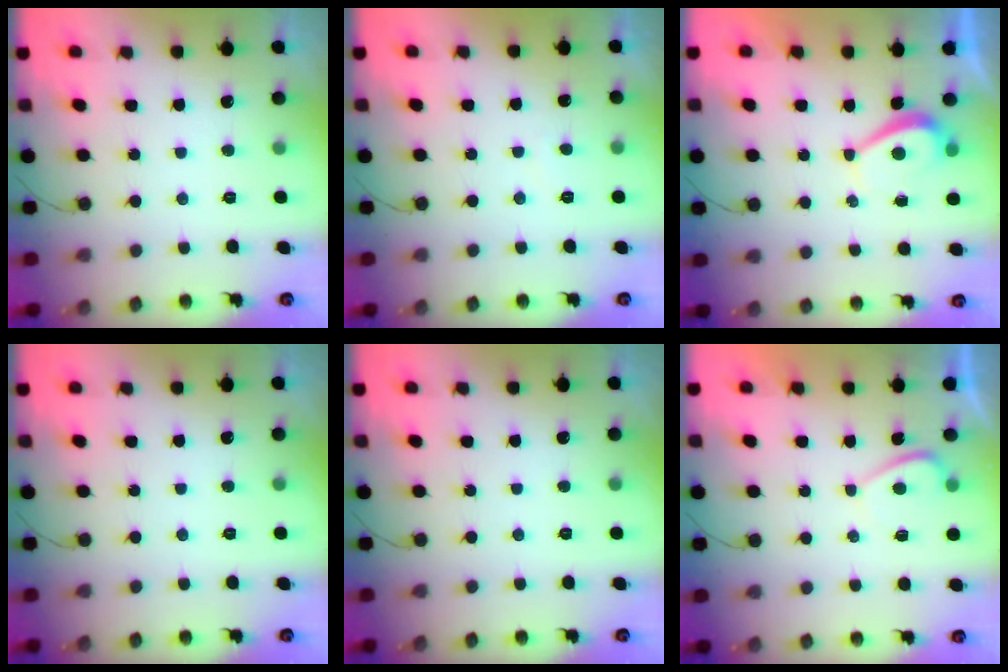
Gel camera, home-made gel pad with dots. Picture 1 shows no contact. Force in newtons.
{"total": 0.0}
{"total": 2.7, "press": 2.7, "slide": 0.6}
{"total": 0.0}
{"total": 0.0}
{"total": 2.1, "press": 2.0, "slide": 0.7}